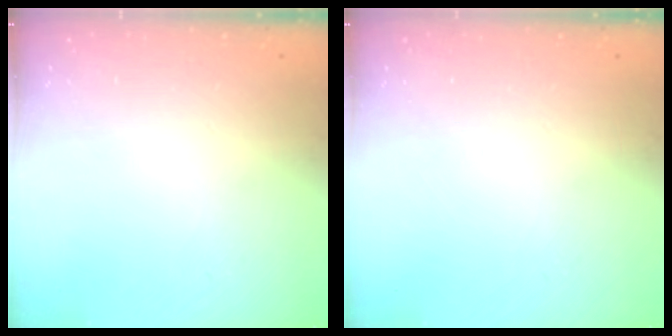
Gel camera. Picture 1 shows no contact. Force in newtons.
{"total": 0.0}